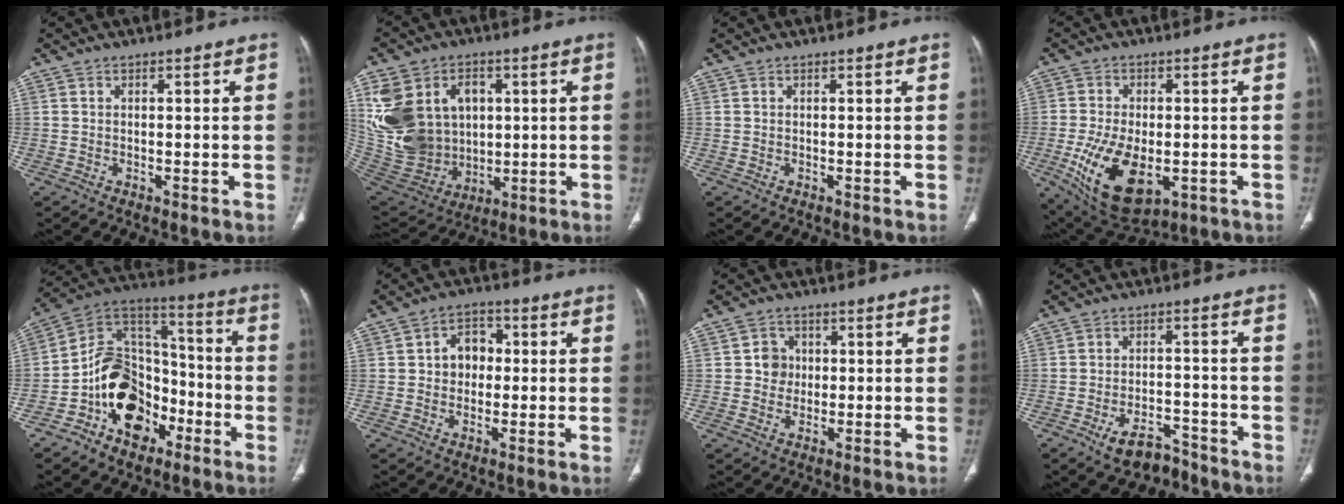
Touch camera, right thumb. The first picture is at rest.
{"total": 23.3, "force": [4.9, 18.0, 13.9], "torque": [-0.279, 0.010, 0.123]}
{"total": 0.0}
{"total": 14.7, "force": [-4.0, 8.1, 11.5], "torque": [-0.202, -0.005, -0.046]}
{"total": 17.6, "force": [-7.5, 12.3, 10.2], "torque": [-0.128, 0.087, -0.133]}
{"total": 6.5, "force": [0.5, 5.2, 3.9], "torque": [-0.029, 0.015, -0.001]}
{"total": 4.0, "force": [0.3, 3.8, 1.4], "torque": [0.003, 0.007, 0.001]}
{"total": 7.3, "force": [-5.3, 3.8, 3.4], "torque": [-0.046, 0.040, -0.079]}